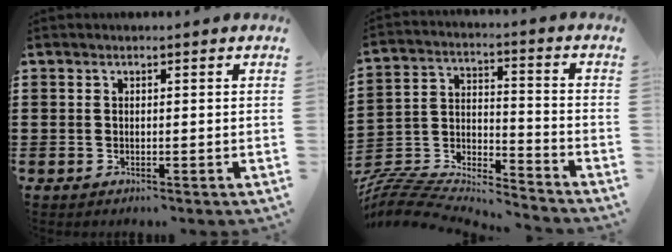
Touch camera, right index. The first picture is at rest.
{"total": 7.6, "force": [-7.5, 1.0, 1.1], "torque": [-0.033, -0.005, -0.156]}